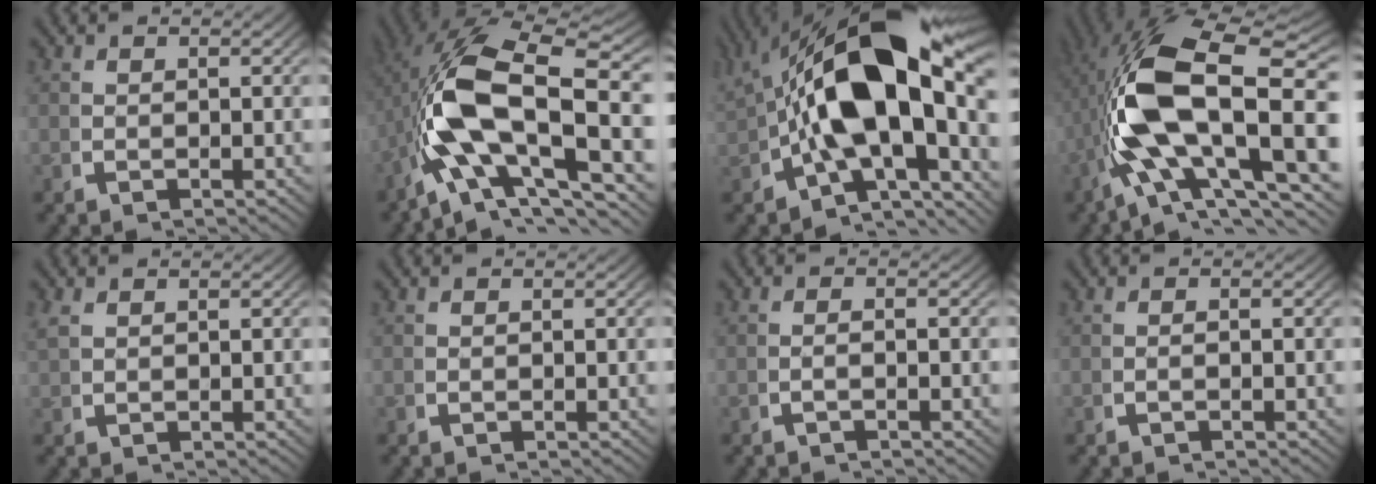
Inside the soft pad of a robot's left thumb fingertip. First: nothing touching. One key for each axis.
{"total": 14.7, "fx": -0.2, "fy": 8.6, "fz": 12.0, "tx": -0.257, "ty": -0.042, "tz": 0.014}
{"total": 17.8, "fx": 1.1, "fy": 9.5, "fz": 15.1, "tx": -0.265, "ty": -0.030, "tz": 0.030}
{"total": 15.6, "fx": 0.4, "fy": 7.7, "fz": 13.6, "tx": -0.287, "ty": -0.028, "tz": 0.028}
{"total": 1.0, "fx": 0.8, "fy": 0.3, "fz": 0.4, "tx": -0.013, "ty": 0.001, "tz": 0.023}
{"total": 0.0}
{"total": 1.2, "fx": -0.5, "fy": -0.1, "fz": 1.1, "tx": -0.026, "ty": 0.002, "tz": -0.010}
{"total": 0.6, "fx": -0.4, "fy": -0.1, "fz": 0.5, "tx": -0.011, "ty": 0.002, "tz": -0.007}